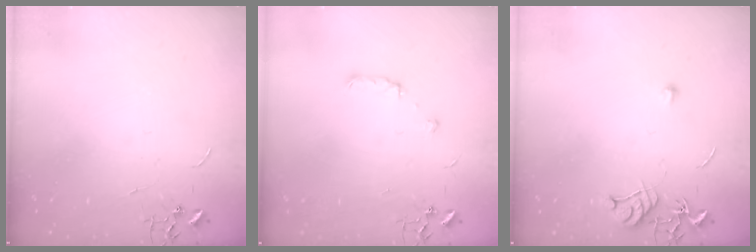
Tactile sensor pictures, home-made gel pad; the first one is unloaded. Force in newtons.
{"total": 5.8, "press": 5.8, "slide": 0.8}
{"total": 8.1, "press": 8.1, "slide": 0.4}